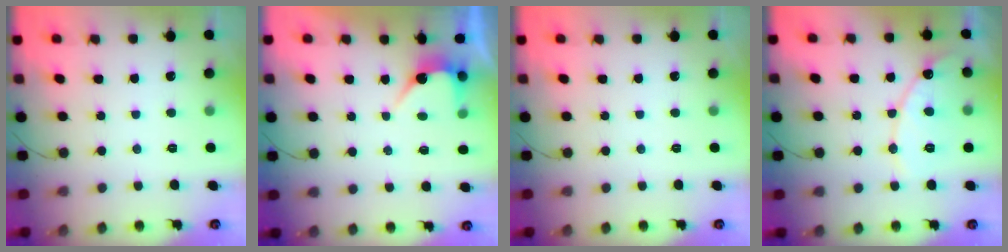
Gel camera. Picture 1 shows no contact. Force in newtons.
{"total": 4.7, "press": 4.7, "slide": 0.2}
{"total": 0.0}
{"total": 11.8, "press": 11.7, "slide": 1.1}